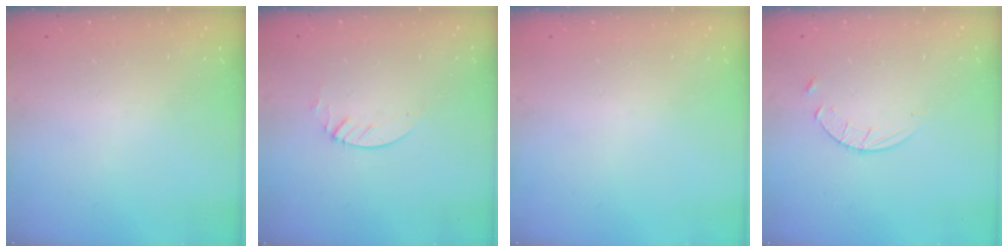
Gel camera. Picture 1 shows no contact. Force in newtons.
{"total": 2.1, "press": 2.1, "slide": 0.2}
{"total": 0.0}
{"total": 5.6, "press": 5.5, "slide": 0.7}